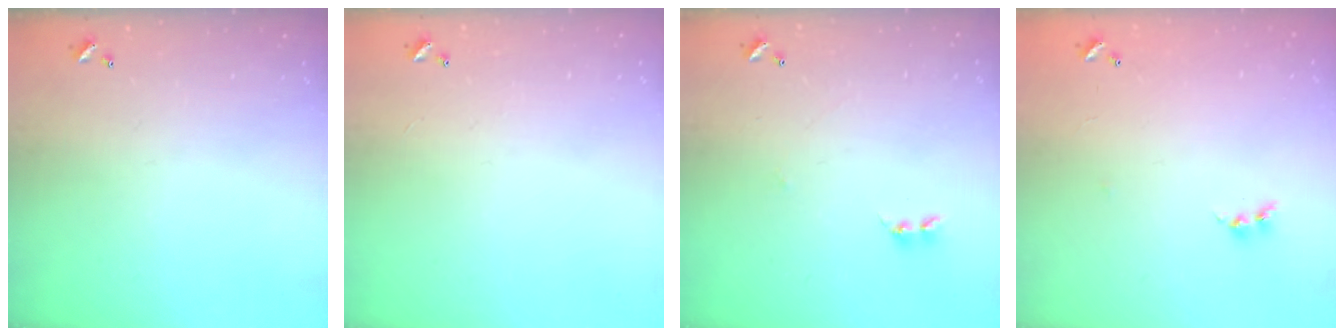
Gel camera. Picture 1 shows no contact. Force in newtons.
{"total": 1.0, "press": 0.9, "slide": 0.5}
{"total": 2.5, "press": 2.4, "slide": 0.4}
{"total": 6.3, "press": 6.2, "slide": 0.7}